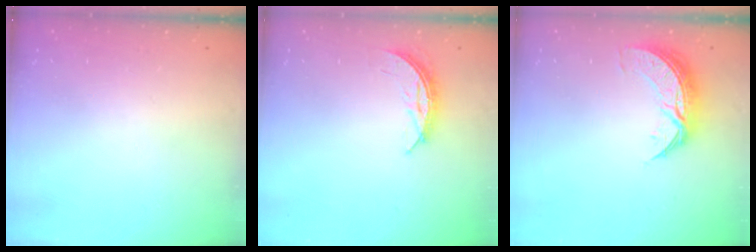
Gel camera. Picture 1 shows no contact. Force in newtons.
{"total": 6.0, "press": 6.0, "slide": 0.4}
{"total": 8.8, "press": 8.8, "slide": 0.4}